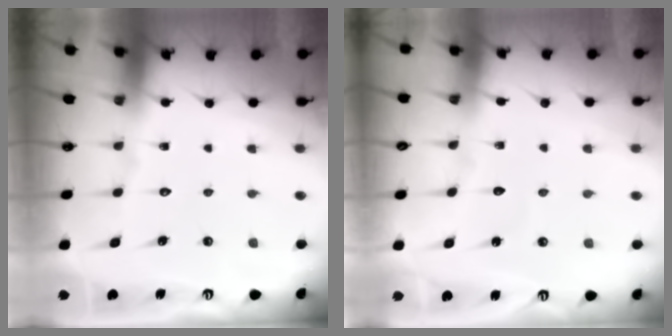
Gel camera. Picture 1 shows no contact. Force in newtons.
{"total": 2.4, "press": 2.4, "slide": 0.2}